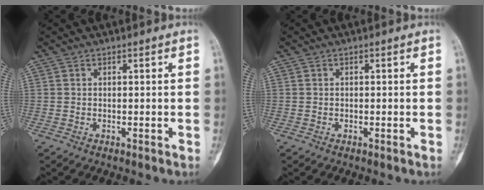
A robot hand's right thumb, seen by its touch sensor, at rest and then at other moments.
{"total": 0.0}